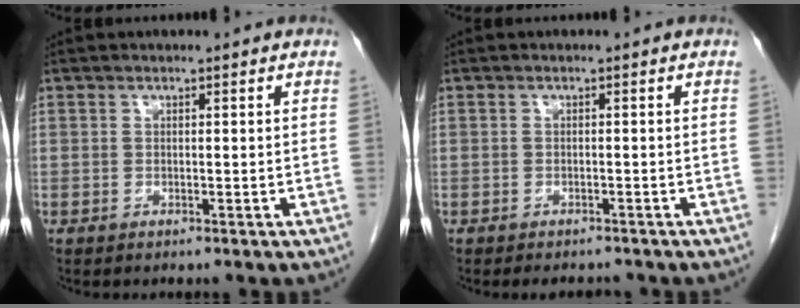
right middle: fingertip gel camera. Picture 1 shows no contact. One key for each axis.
{"total": 3.5, "fx": -3.1, "fy": 1.0, "fz": 1.1, "tx": -0.013, "ty": -0.006, "tz": -0.040}